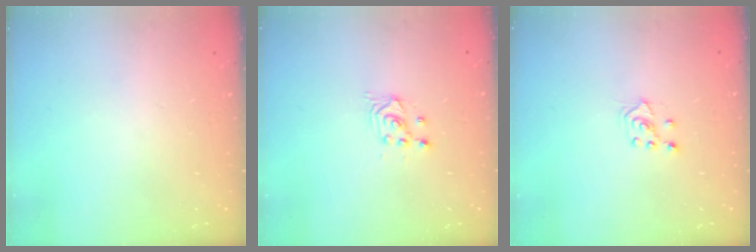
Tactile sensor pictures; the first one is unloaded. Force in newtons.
{"total": 2.4, "press": 2.3, "slide": 0.2}
{"total": 3.0, "press": 2.9, "slide": 0.7}